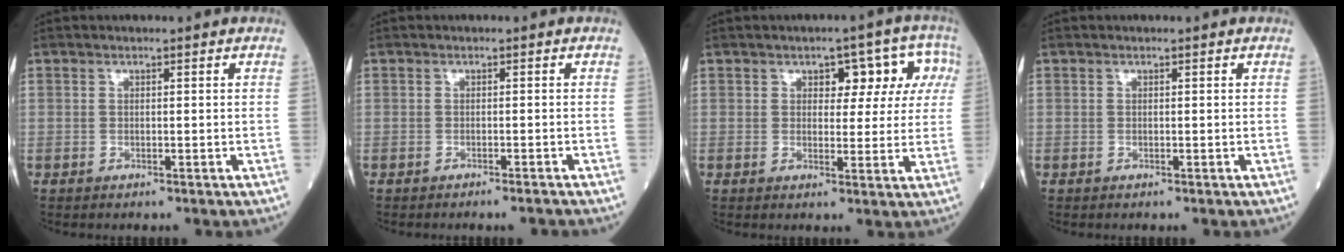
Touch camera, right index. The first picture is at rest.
{"total": 2.0, "force": [-1.8, -0.3, 0.7], "torque": [-0.009, -0.002, -0.025]}
{"total": 7.0, "force": [2.4, 3.9, 5.3], "torque": [-0.044, 0.030, 0.026]}
{"total": 0.0}